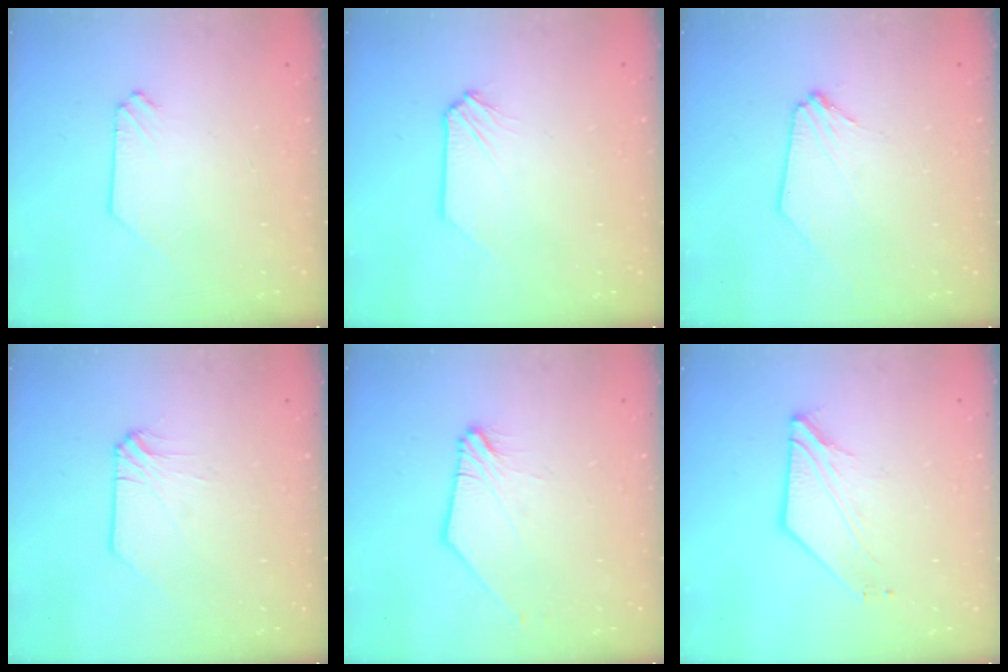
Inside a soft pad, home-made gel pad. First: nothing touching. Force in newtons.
{"total": 0.0}
{"total": 0.7, "press": 0.7, "slide": 0.0}
{"total": 0.0}
{"total": 1.6, "press": 1.6, "slide": 0.1}
{"total": 6.0, "press": 6.0, "slide": 0.7}